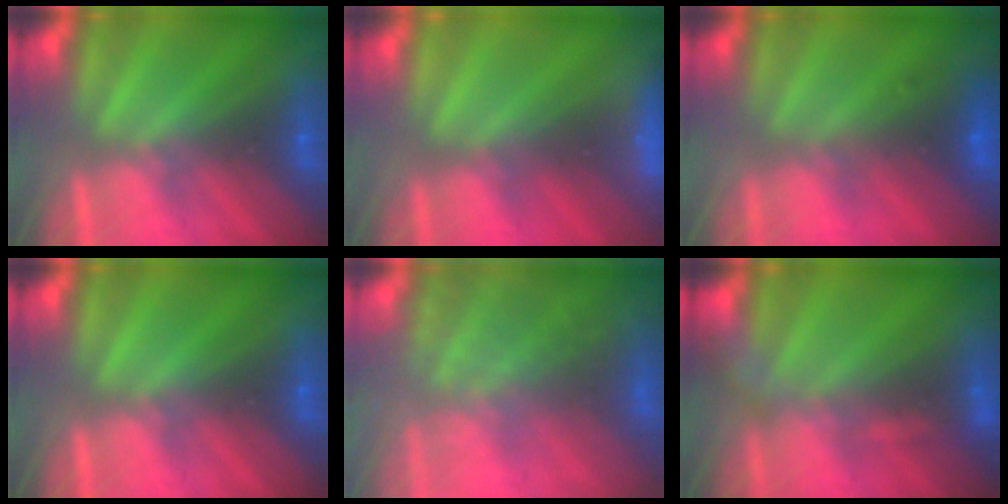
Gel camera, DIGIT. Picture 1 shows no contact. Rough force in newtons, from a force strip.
{"total": 3.3}
{"total": 6.9}
{"total": 0.0}
{"total": 7.5}
{"total": 2.9}